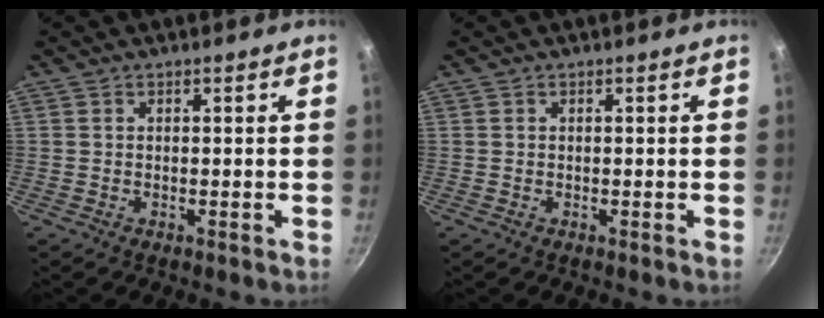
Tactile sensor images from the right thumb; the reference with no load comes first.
{"total": 0.0}